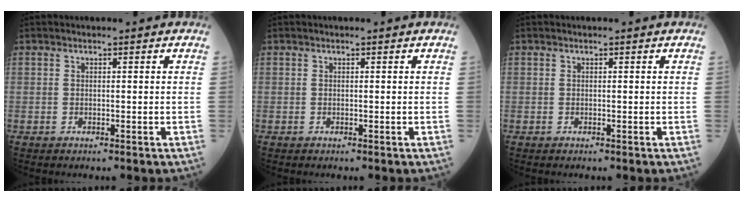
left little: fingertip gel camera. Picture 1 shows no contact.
{"total": 0.0}
{"total": 0.0}